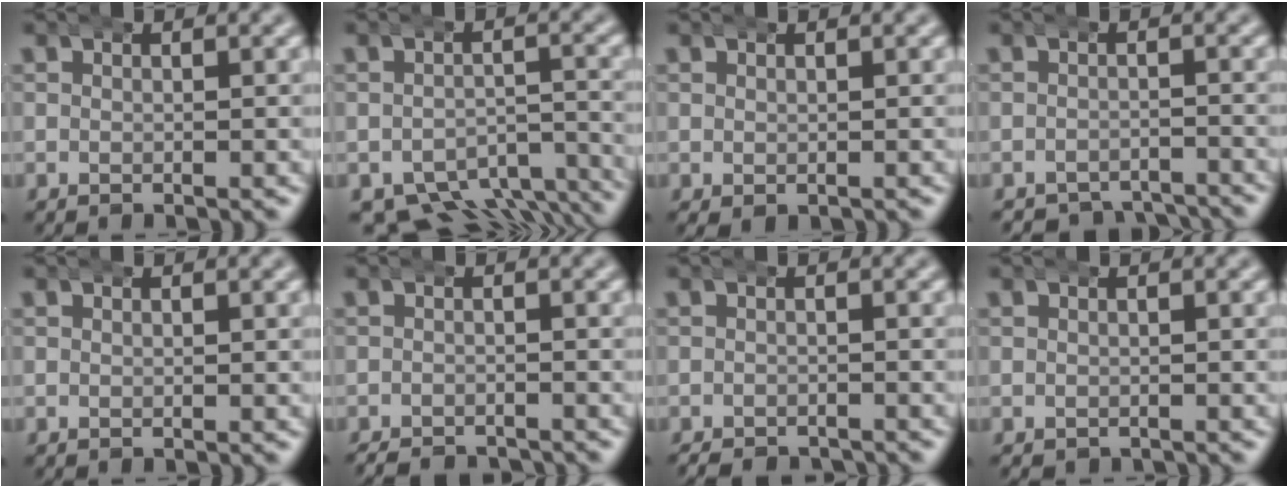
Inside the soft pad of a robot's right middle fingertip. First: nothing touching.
{"total": 8.8, "force": [-6.8, 4.3, 3.6], "torque": [-0.045, -0.034, -0.099]}
{"total": 0.8, "force": [-0.2, 0.4, 0.6], "torque": [-0.011, -0.007, 0.005]}
{"total": 5.4, "force": [-5.3, 1.1, 0.4], "torque": [0.010, -0.018, -0.082]}
{"total": 0.0}
{"total": 3.2, "force": [-3.1, 0.4, 0.2], "torque": [-0.003, -0.016, -0.046]}
{"total": 2.2, "force": [-2.2, 0.3, 0.0], "torque": [-0.001, -0.012, -0.032]}
{"total": 0.7, "force": [-0.5, 0.4, -0.1], "torque": [-0.003, -0.008, -0.004]}